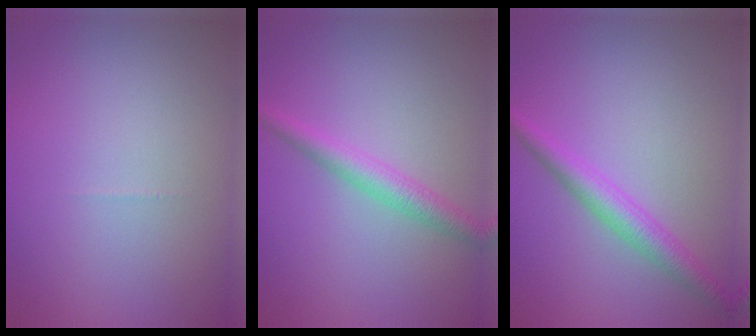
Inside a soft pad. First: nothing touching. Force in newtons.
{"total": 2.7, "press": 2.7, "slide": 0.1}
{"total": 3.0, "press": 3.0, "slide": 0.1}